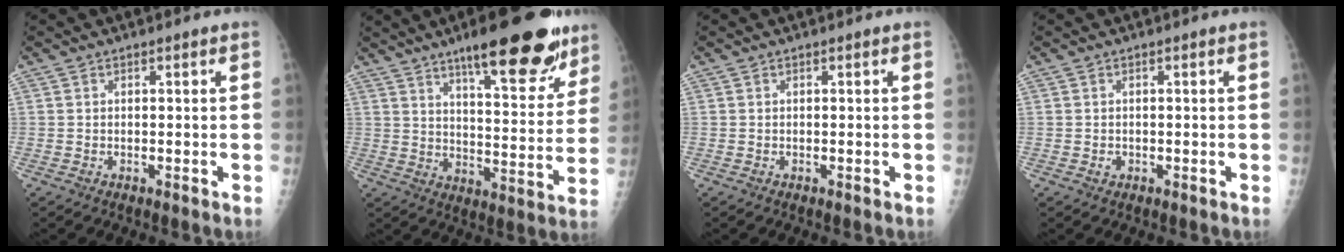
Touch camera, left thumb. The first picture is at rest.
{"total": 20.7, "force": [13.6, 5.8, 14.6], "torque": [-0.165, -0.061, 0.199]}
{"total": 0.0}
{"total": 0.8, "force": [-0.2, 0.7, 0.3], "torque": [-0.002, 0.002, -0.003]}